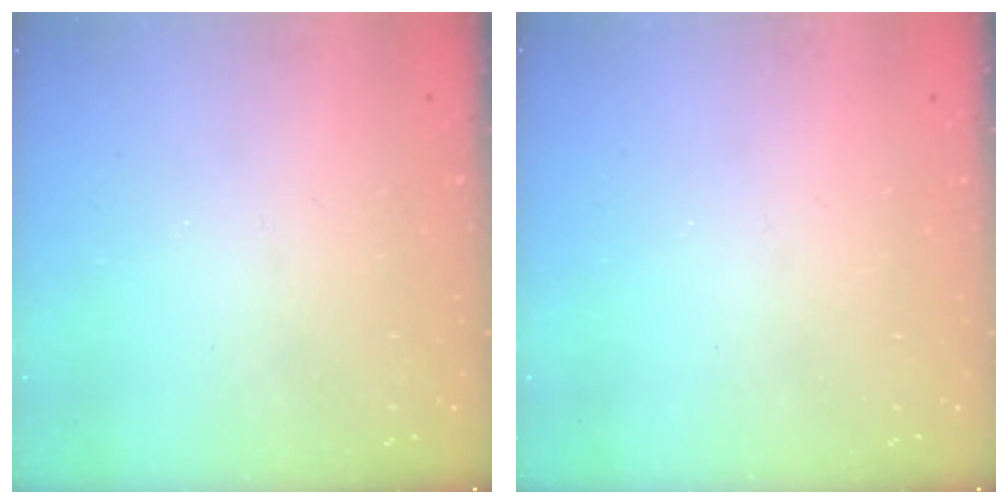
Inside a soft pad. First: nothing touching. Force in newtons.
{"total": 0.0}